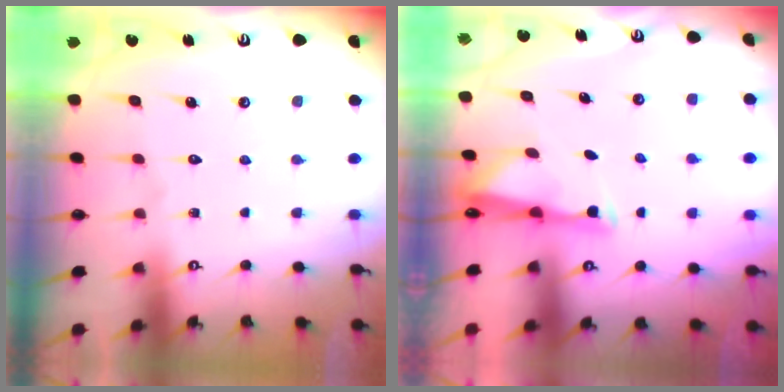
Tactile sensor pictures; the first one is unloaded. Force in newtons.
{"total": 3.1, "press": 3.0, "slide": 0.6}